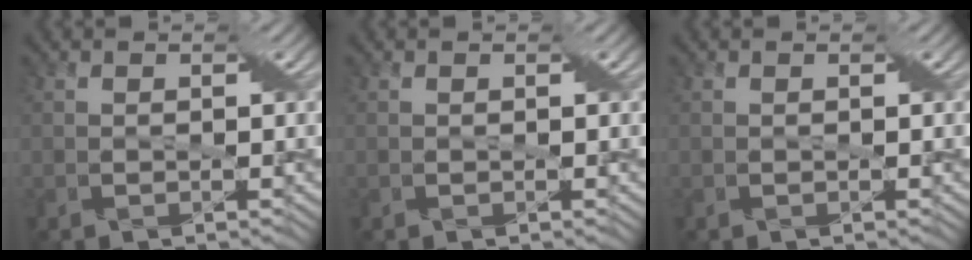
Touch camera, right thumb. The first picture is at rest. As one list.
[{"total": 0.0}, {"total": 0.0}]